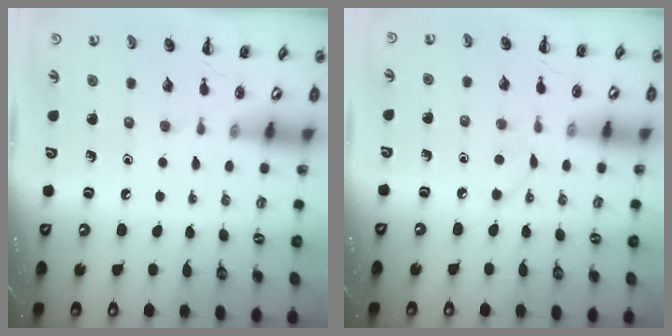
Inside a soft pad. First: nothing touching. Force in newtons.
{"total": 2.7, "press": 2.5, "slide": 0.9}